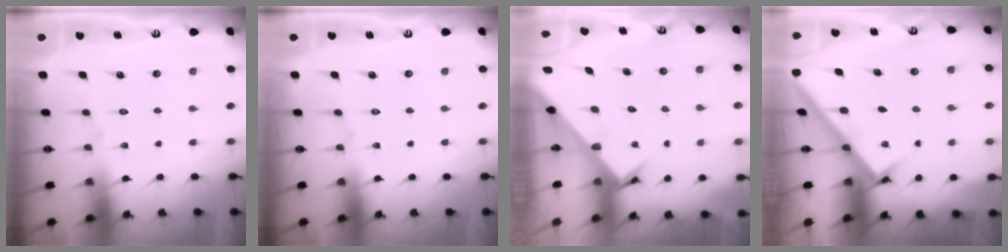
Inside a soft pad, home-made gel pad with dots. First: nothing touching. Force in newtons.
{"total": 0.0}
{"total": 2.6, "press": 2.6, "slide": 0.2}
{"total": 2.7, "press": 2.6, "slide": 0.4}